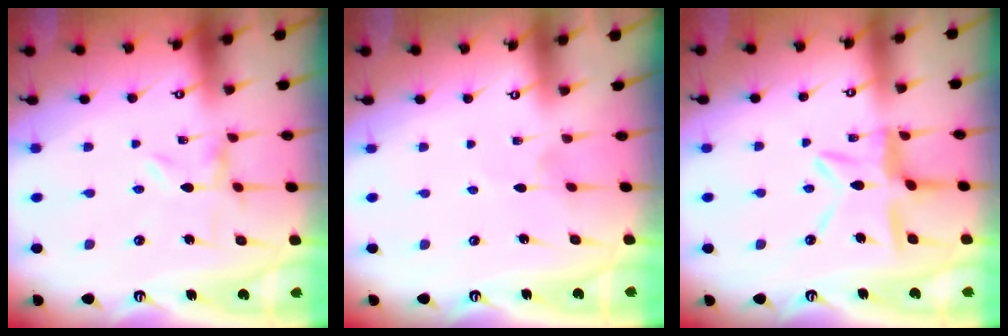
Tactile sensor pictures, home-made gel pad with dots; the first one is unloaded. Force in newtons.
{"total": 0.8, "press": 0.8, "slide": 0.2}
{"total": 10.7, "press": 10.7, "slide": 1.1}